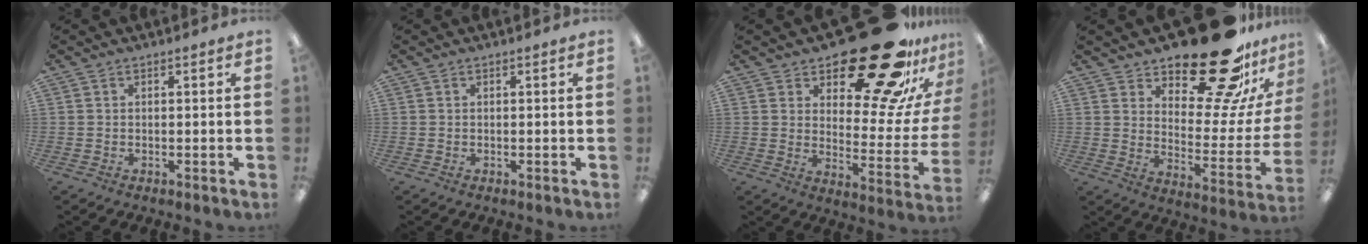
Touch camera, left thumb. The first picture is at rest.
{"total": 0.0}
{"total": 27.6, "force": [19.6, 11.0, 16.1], "torque": [-0.196, -0.135, 0.323]}
{"total": 24.8, "force": [19.2, 8.3, 13.2], "torque": [-0.175, -0.137, 0.315]}